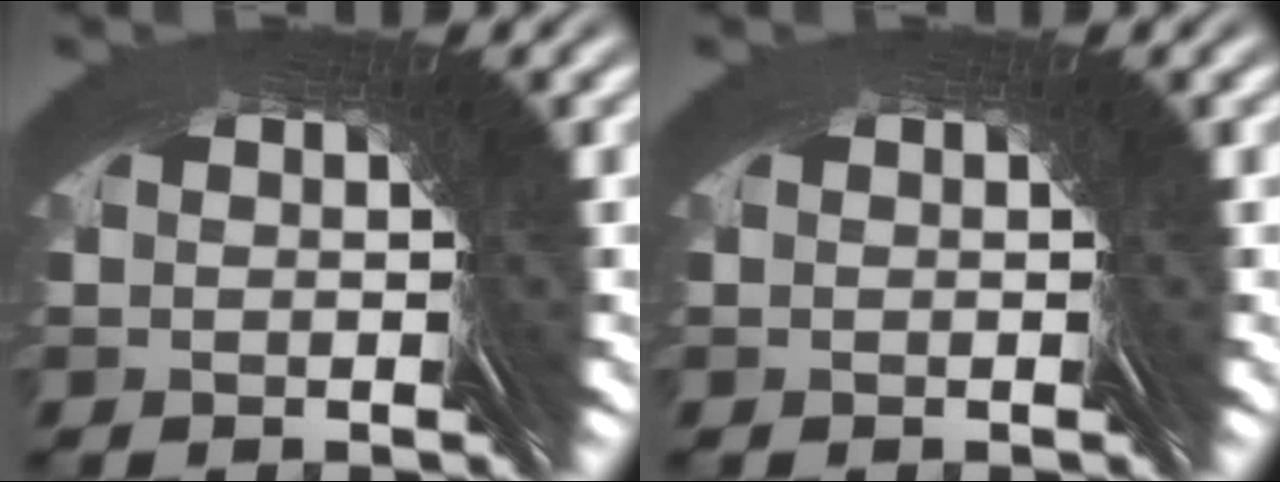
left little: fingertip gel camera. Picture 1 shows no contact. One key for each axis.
{"total": 0.0}